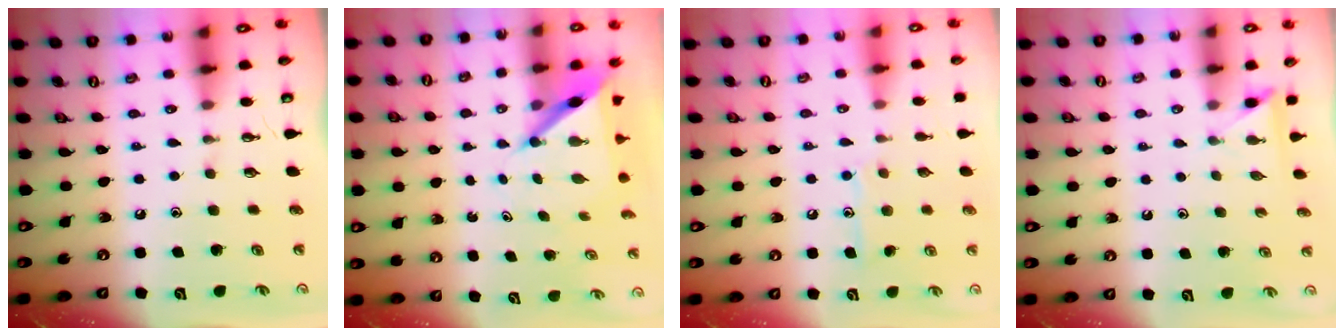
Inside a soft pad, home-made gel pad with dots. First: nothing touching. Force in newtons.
{"total": 6.3, "press": 6.3, "slide": 0.6}
{"total": 8.1, "press": 8.0, "slide": 0.5}
{"total": 2.7, "press": 2.7, "slide": 0.2}